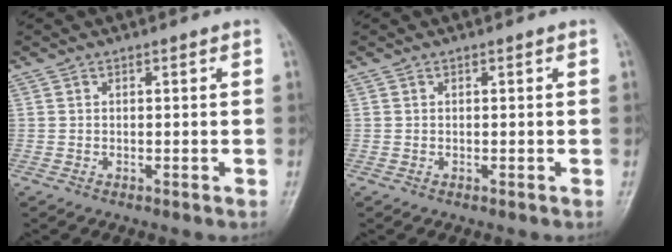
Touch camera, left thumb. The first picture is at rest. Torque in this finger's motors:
{"motor_torque": [0.00, 0.01, 0.00, 0.00, 0.02]}